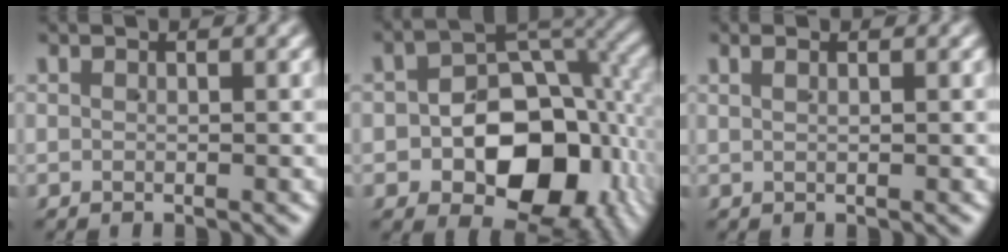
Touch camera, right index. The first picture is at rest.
{"total": 12.9, "force": [-2.8, 8.6, 9.1], "torque": [-0.138, -0.034, -0.030]}
{"total": 1.0, "force": [0.6, -0.1, 0.8], "torque": [-0.009, 0.006, 0.011]}